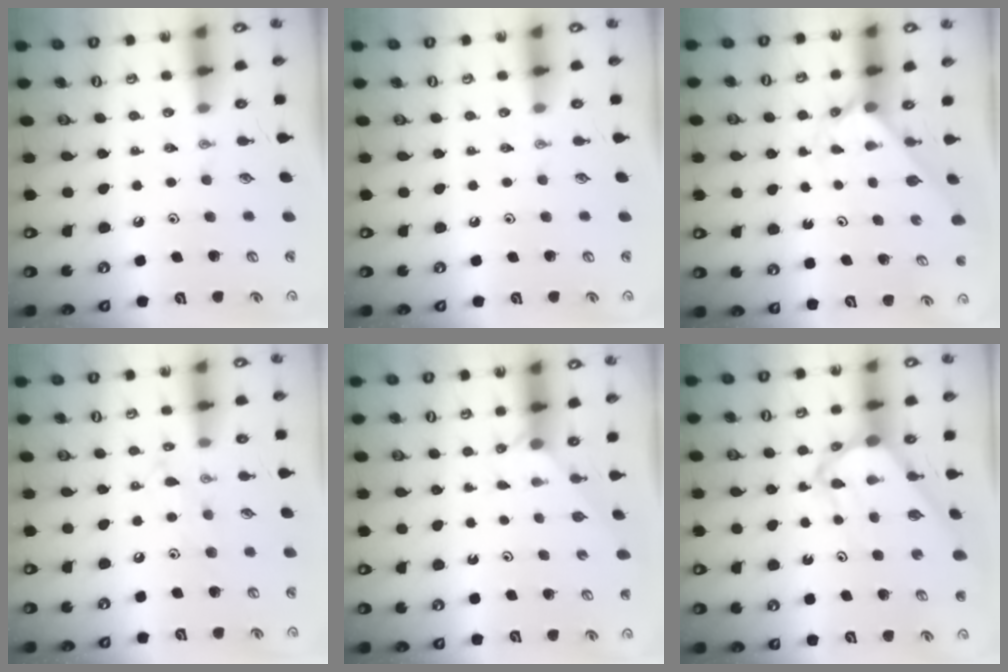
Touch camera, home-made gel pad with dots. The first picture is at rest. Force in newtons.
{"total": 0.0}
{"total": 2.3, "press": 2.3, "slide": 0.2}
{"total": 8.3, "press": 8.3, "slide": 0.6}
{"total": 3.0, "press": 2.9, "slide": 0.3}
{"total": 5.4, "press": 5.3, "slide": 0.5}